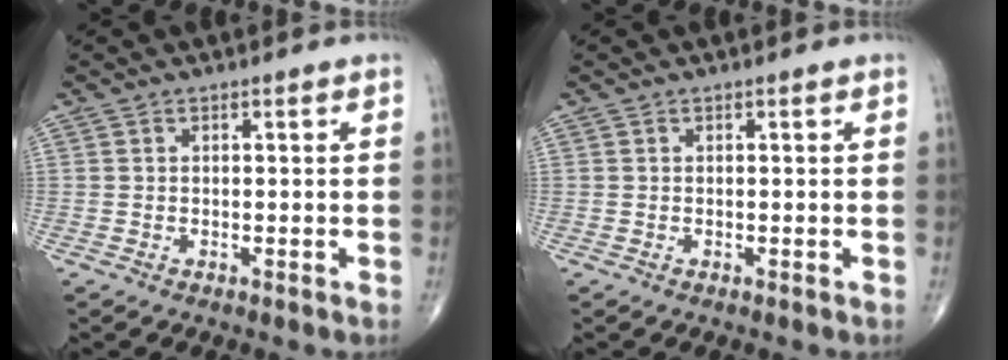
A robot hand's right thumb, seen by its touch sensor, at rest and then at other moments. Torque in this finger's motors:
{"motor_torque": [0.00, 0.00, -0.03, 0.03, 0.00]}